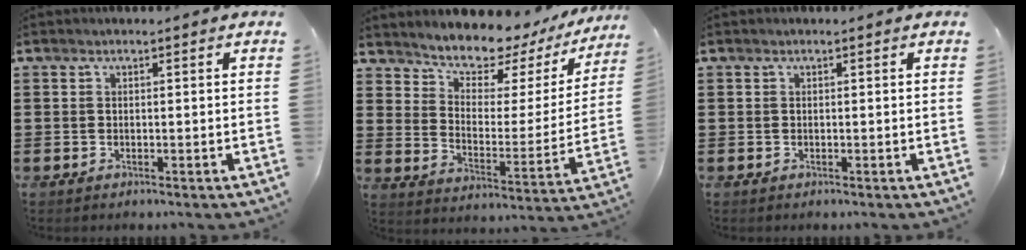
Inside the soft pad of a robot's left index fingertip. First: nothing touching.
{"total": 6.6, "force": [6.4, 1.6, 0.8], "torque": [-0.045, -0.056, 0.108]}
{"total": 0.0}